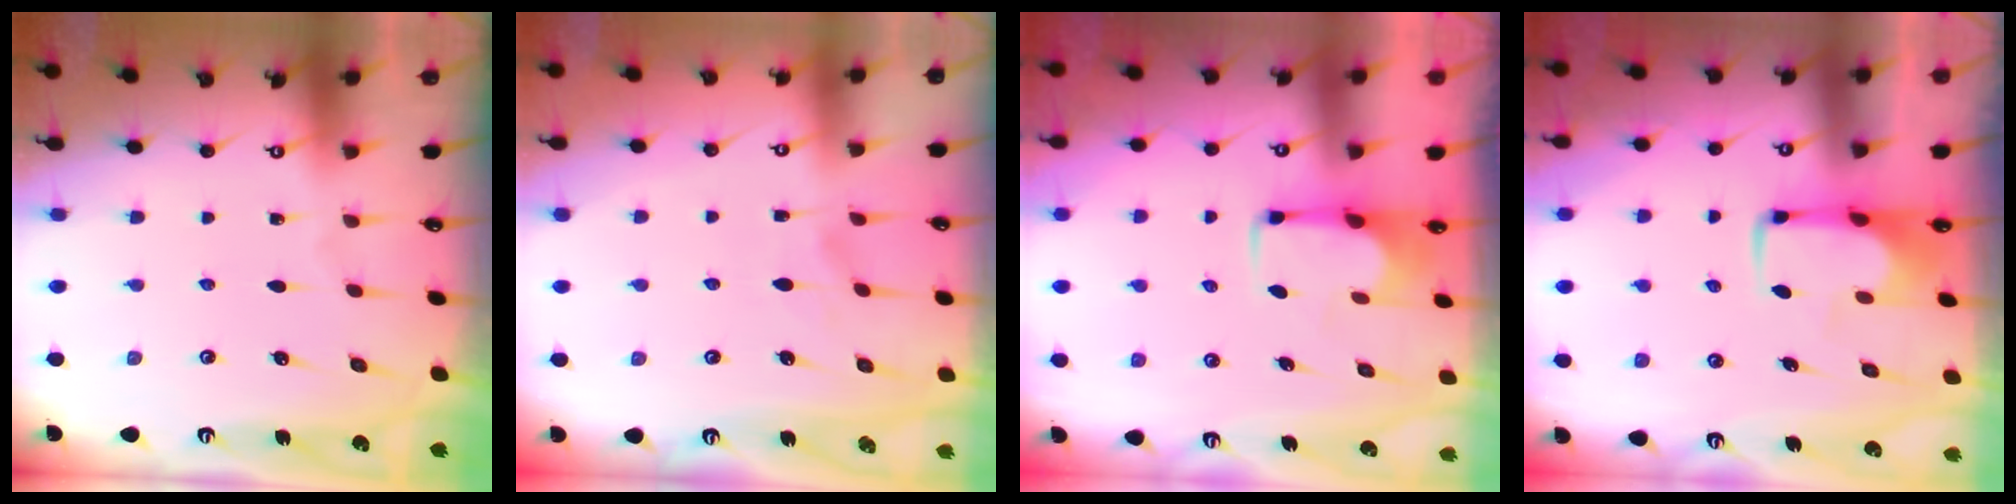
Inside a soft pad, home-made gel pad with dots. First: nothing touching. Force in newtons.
{"total": 2.9, "press": 2.7, "slide": 1.1}
{"total": 1.8, "press": 1.5, "slide": 0.9}
{"total": 1.9, "press": 1.9, "slide": 0.4}